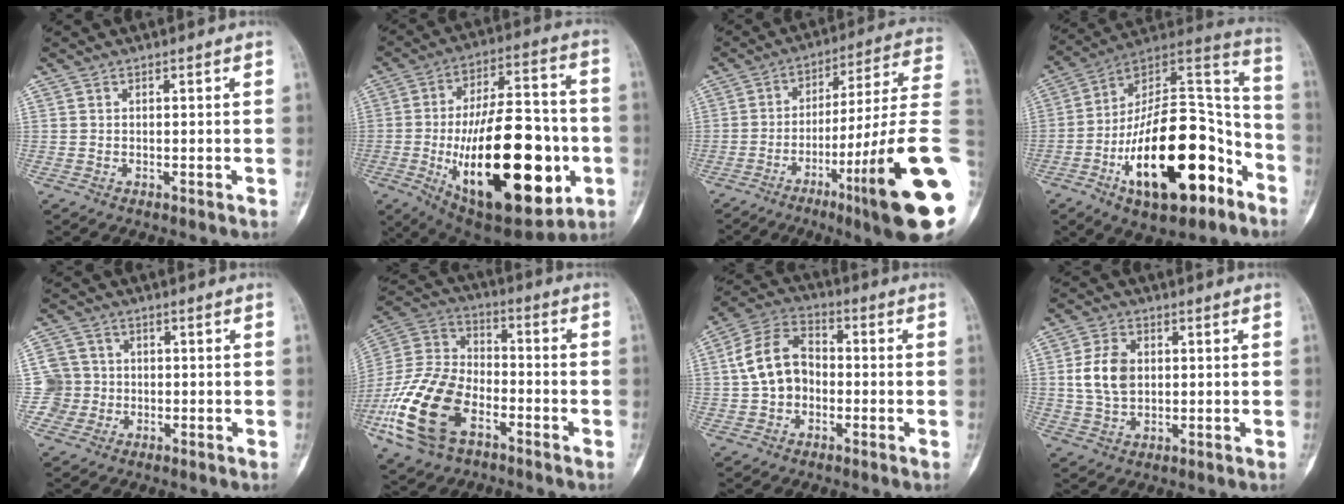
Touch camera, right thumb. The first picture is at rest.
{"total": 31.5, "force": [-7.6, 14.1, 27.2], "torque": [-0.417, 0.003, -0.098]}
{"total": 24.9, "force": [-7.5, 1.6, 23.7], "torque": [-0.304, 0.025, -0.113]}
{"total": 28.5, "force": [-12.1, 13.1, 22.3], "torque": [-0.344, 0.081, -0.184]}
{"total": 5.6, "force": [-0.6, 5.5, -0.1], "torque": [0.031, 0.016, -0.019]}
{"total": 20.2, "force": [-8.4, 12.1, 13.8], "torque": [-0.283, 0.040, -0.158]}
{"total": 11.2, "force": [-0.5, 8.3, 7.4], "torque": [-0.122, 0.036, -0.023]}
{"total": 7.8, "force": [1.0, 5.4, 5.5], "torque": [-0.095, 0.001, 0.021]}